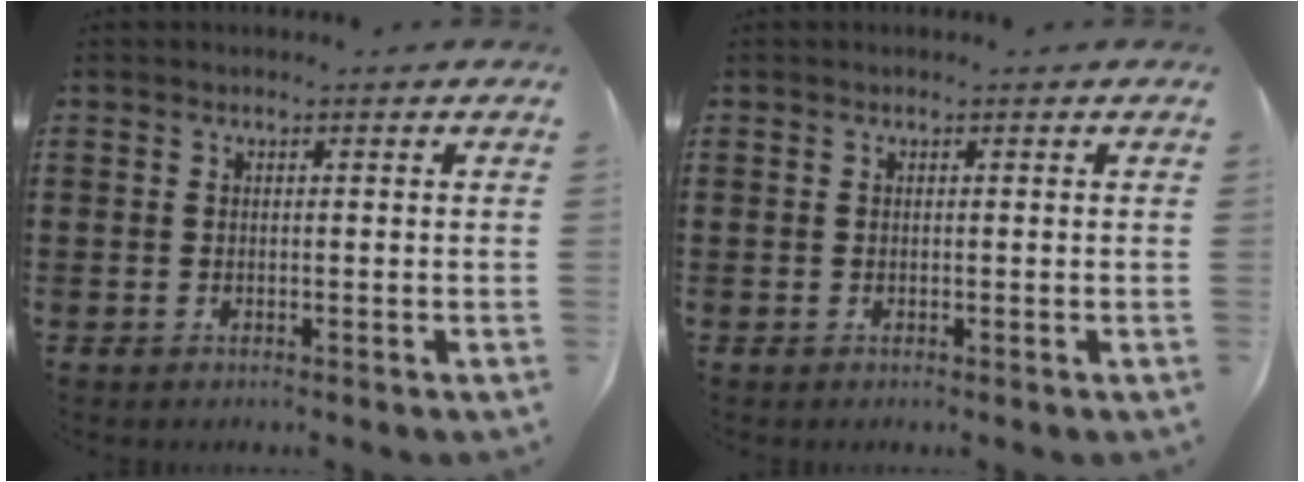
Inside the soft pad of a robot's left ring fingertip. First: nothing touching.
{"total": 0.0}